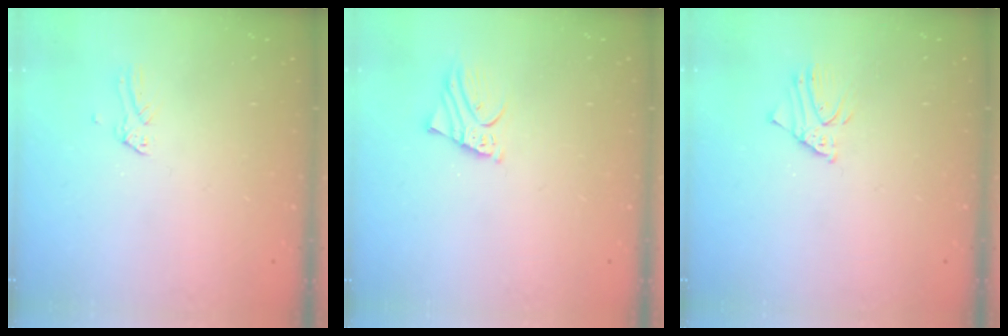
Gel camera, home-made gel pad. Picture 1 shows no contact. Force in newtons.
{"total": 2.2, "press": 2.2, "slide": 0.1}
{"total": 1.5, "press": 1.5, "slide": 0.1}